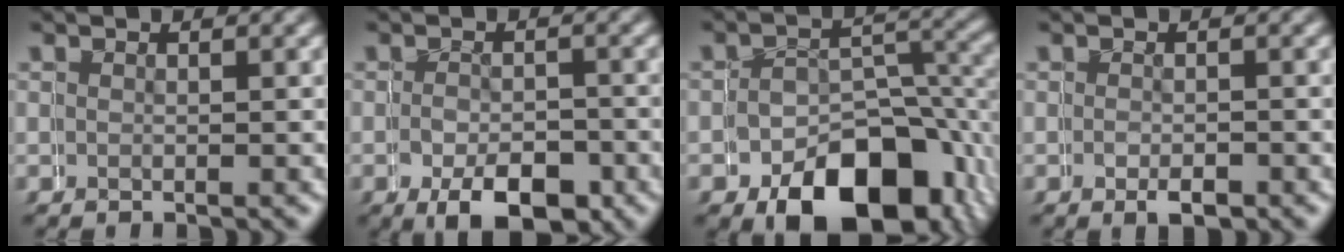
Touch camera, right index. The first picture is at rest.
{"total": 5.4, "force": [-2.9, 2.9, 3.5], "torque": [-0.052, -0.014, -0.043]}
{"total": 9.1, "force": [-4.6, 5.7, 5.4], "torque": [-0.067, -0.021, -0.065]}
{"total": 1.5, "force": [-0.7, 0.8, 1.0], "torque": [-0.008, 0.000, -0.012]}